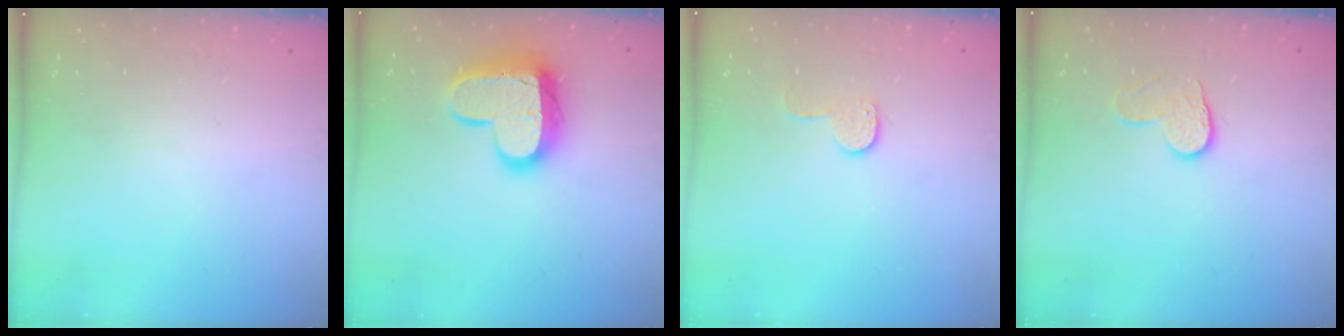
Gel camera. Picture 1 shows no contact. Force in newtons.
{"total": 16.7, "press": 16.6, "slide": 1.3}
{"total": 5.6, "press": 5.6, "slide": 0.4}
{"total": 6.9, "press": 6.8, "slide": 0.5}